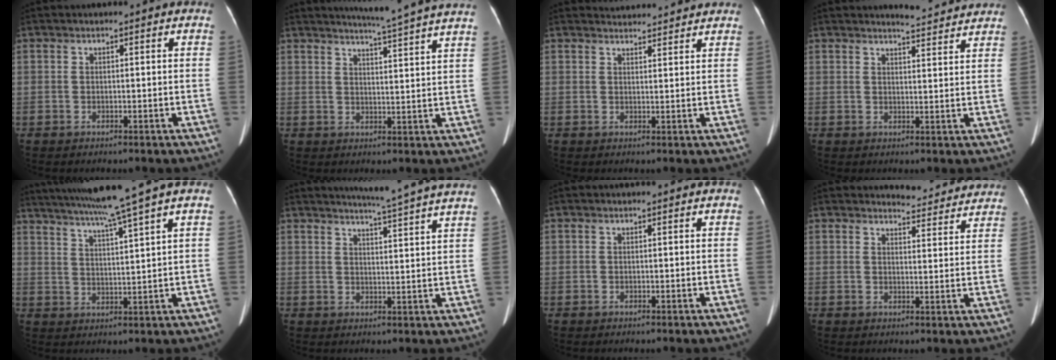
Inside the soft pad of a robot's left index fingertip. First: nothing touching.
{"total": 13.0, "force": [11.7, -1.8, 5.3], "torque": [-0.084, -0.027, 0.136]}
{"total": 5.4, "force": [5.3, 0.6, 0.6], "torque": [-0.013, 0.023, 0.065]}
{"total": 5.2, "force": [5.1, 0.2, 0.8], "torque": [-0.022, 0.004, 0.061]}
{"total": 12.7, "force": [10.1, -2.8, 7.2], "torque": [-0.122, -0.005, 0.152]}
{"total": 12.6, "force": [11.4, -1.8, 5.2], "torque": [-0.082, -0.025, 0.131]}
{"total": 0.0}
{"total": 8.1, "force": [8.0, 1.5, 0.3], "torque": [0.011, -0.007, 0.081]}